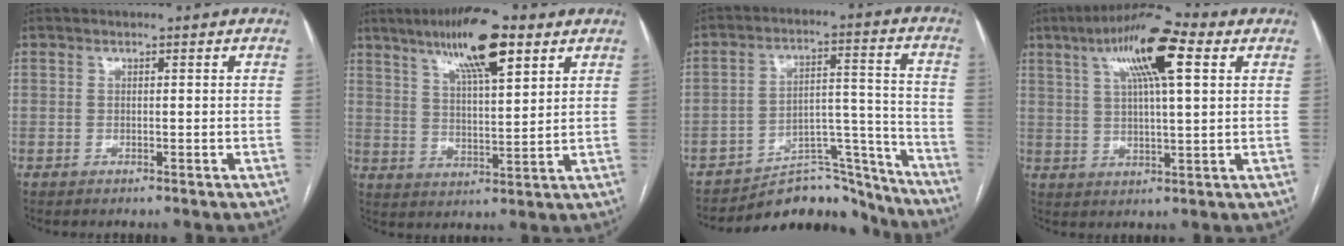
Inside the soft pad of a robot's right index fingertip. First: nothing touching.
{"total": 12.5, "force": [7.6, 2.4, 9.6], "torque": [-0.169, 0.011, 0.129]}
{"total": 13.5, "force": [-13.0, 3.8, 0.9], "torque": [0.014, 0.069, -0.191]}
{"total": 13.0, "force": [5.8, 2.3, 11.5], "torque": [-0.203, 0.027, 0.093]}